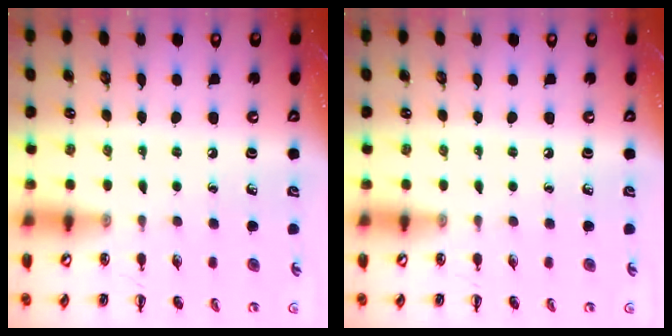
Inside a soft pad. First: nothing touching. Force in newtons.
{"total": 0.0}